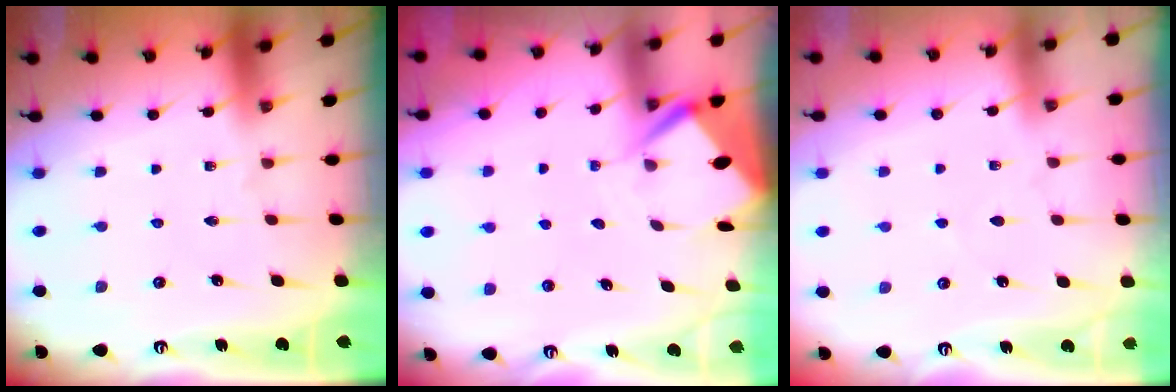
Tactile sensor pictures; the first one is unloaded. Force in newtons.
{"total": 5.0, "press": 4.9, "slide": 0.2}
{"total": 2.7, "press": 2.7, "slide": 0.4}